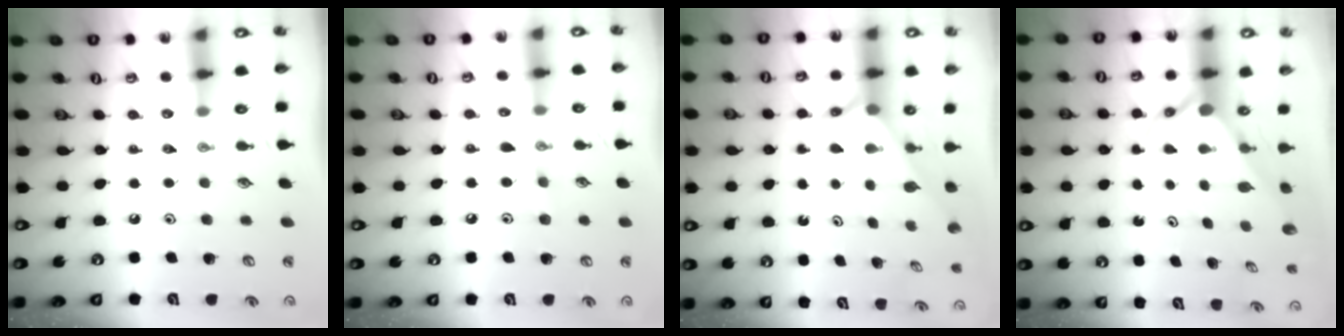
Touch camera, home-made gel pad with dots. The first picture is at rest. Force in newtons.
{"total": 6.7, "press": 6.6, "slide": 0.8}
{"total": 2.7, "press": 2.7, "slide": 0.1}
{"total": 2.8, "press": 2.8, "slide": 0.2}